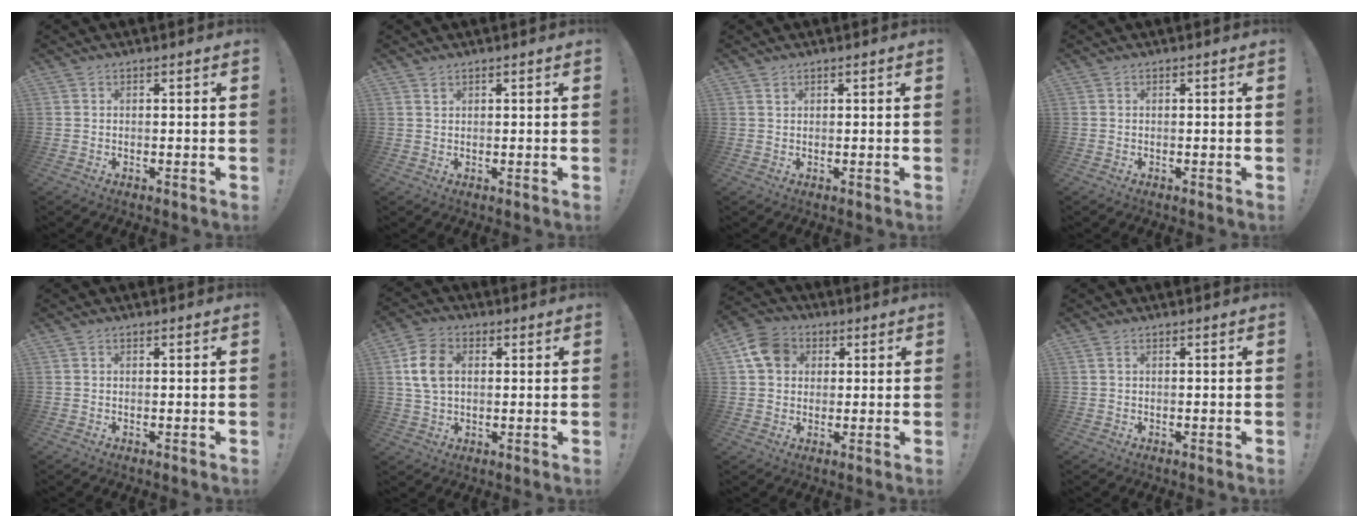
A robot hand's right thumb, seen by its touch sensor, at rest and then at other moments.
{"total": 0.9, "force": [0.7, 0.5, 0.3], "torque": [-0.003, -0.001, 0.012]}
{"total": 0.8, "force": [0.5, 0.5, 0.3], "torque": [-0.002, 0.000, 0.010]}
{"total": 0.0}
{"total": 0.0}
{"total": 11.3, "force": [2.3, 7.8, 7.9], "torque": [-0.144, 0.009, 0.045]}
{"total": 10.3, "force": [3.3, 8.4, 4.9], "torque": [-0.078, 0.002, 0.069]}
{"total": 0.7, "force": [0.4, 0.3, 0.5], "torque": [-0.016, 0.003, 0.008]}